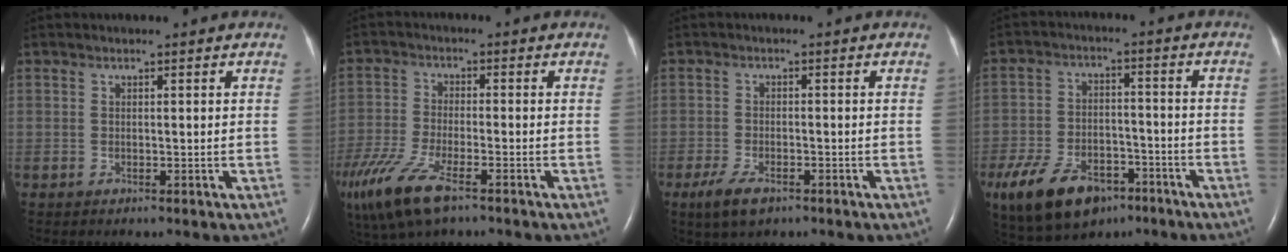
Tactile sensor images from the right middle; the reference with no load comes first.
{"total": 12.5, "force": [-7.8, 3.8, 9.0], "torque": [-0.203, -0.030, -0.144]}
{"total": 4.2, "force": [-2.6, 1.6, 3.0], "torque": [-0.065, -0.007, -0.044]}
{"total": 13.5, "force": [-8.1, 7.2, 7.9], "torque": [-0.156, -0.001, -0.133]}